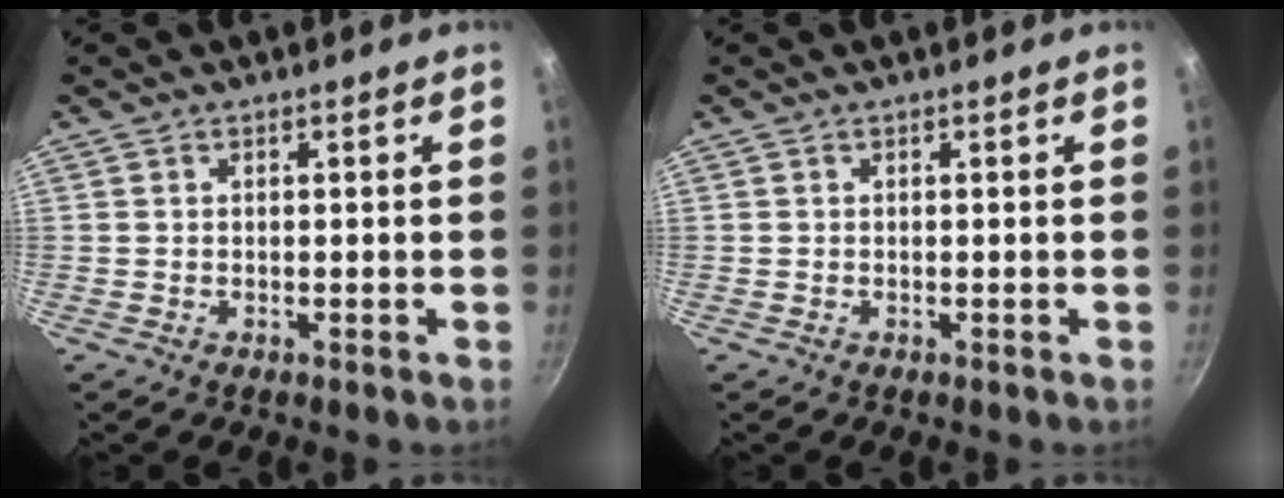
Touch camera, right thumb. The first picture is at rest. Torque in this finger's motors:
{"motor_torque": [-0.25, 0.25, 0.00, 0.00, 0.00]}